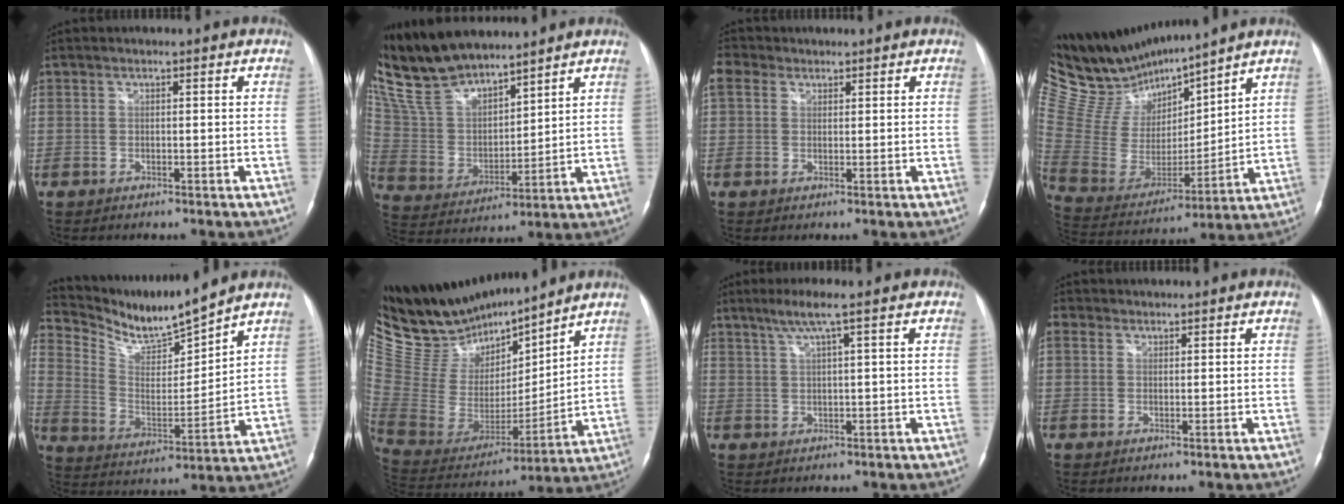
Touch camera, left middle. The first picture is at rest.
{"total": 18.6, "force": [16.2, 5.1, 7.8], "torque": [-0.171, 0.019, 0.318]}
{"total": 3.7, "force": [2.1, 2.7, 1.4], "torque": [-0.043, 0.021, 0.043]}
{"total": 18.8, "force": [17.3, 3.1, 6.5], "torque": [-0.141, -0.004, 0.331]}
{"total": 11.5, "force": [11.1, -0.2, 3.0], "torque": [-0.073, -0.010, 0.217]}
{"total": 21.1, "force": [19.1, 5.3, 7.1], "torque": [-0.147, -0.012, 0.344]}
{"total": 4.1, "force": [2.3, -0.6, 3.3], "torque": [-0.073, 0.006, 0.046]}
{"total": 2.0, "force": [1.1, 1.5, 0.6], "torque": [-0.015, 0.014, 0.022]}